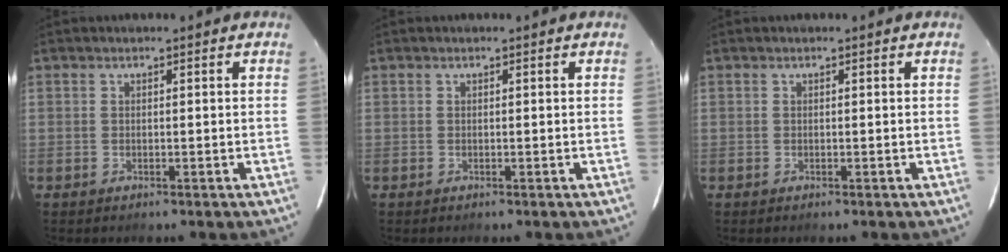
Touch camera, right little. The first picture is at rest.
{"total": 0.0}
{"total": 0.0}